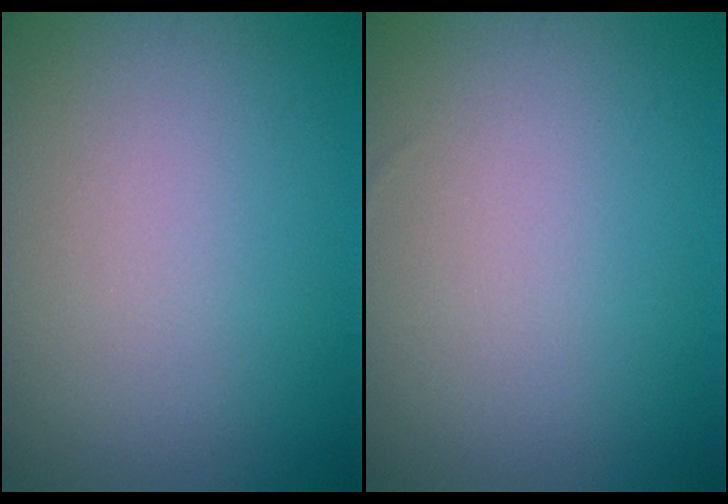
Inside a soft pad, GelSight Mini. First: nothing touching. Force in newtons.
{"total": 0.0}